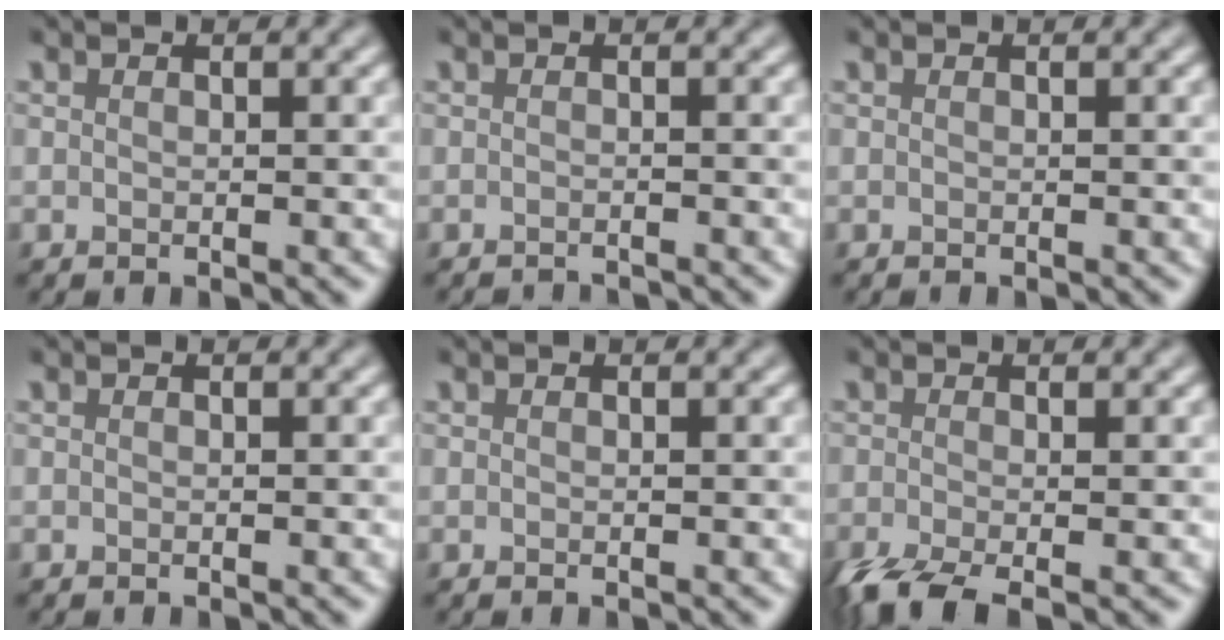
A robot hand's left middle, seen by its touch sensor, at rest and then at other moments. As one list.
[{"total": 2.1, "force": [-2.0, 0.2, 0.4], "torque": [0.006, -0.007, -0.028]}, {"total": 0.0}, {"total": 0.0}, {"total": 0.0}, {"total": 4.1, "force": [-2.5, 1.1, 3.0], "torque": [-0.054, -0.012, -0.054]}]